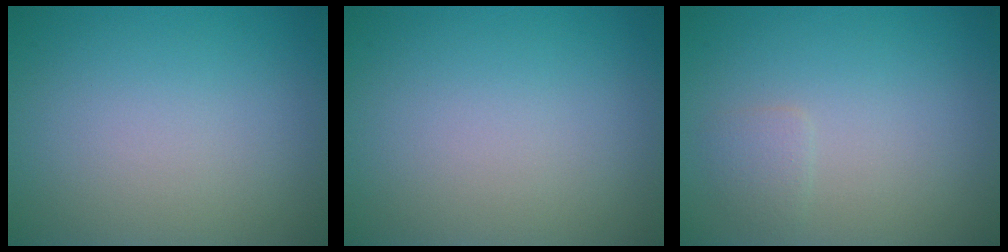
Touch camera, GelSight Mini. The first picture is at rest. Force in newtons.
{"total": 0.0}
{"total": 1.0, "press": 1.0, "slide": 0.0}